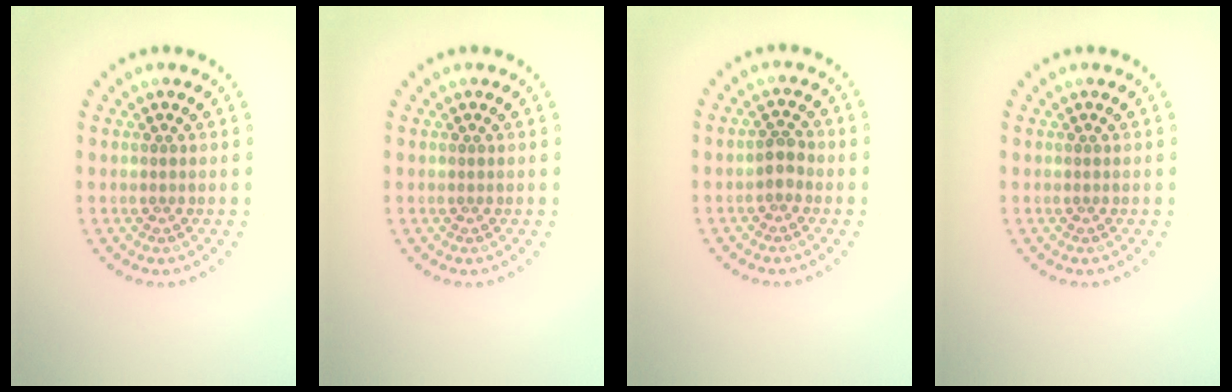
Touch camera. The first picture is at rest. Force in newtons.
{"total": 0.0}
{"total": 1.4, "press": 1.3, "slide": 0.4}
{"total": 0.0}